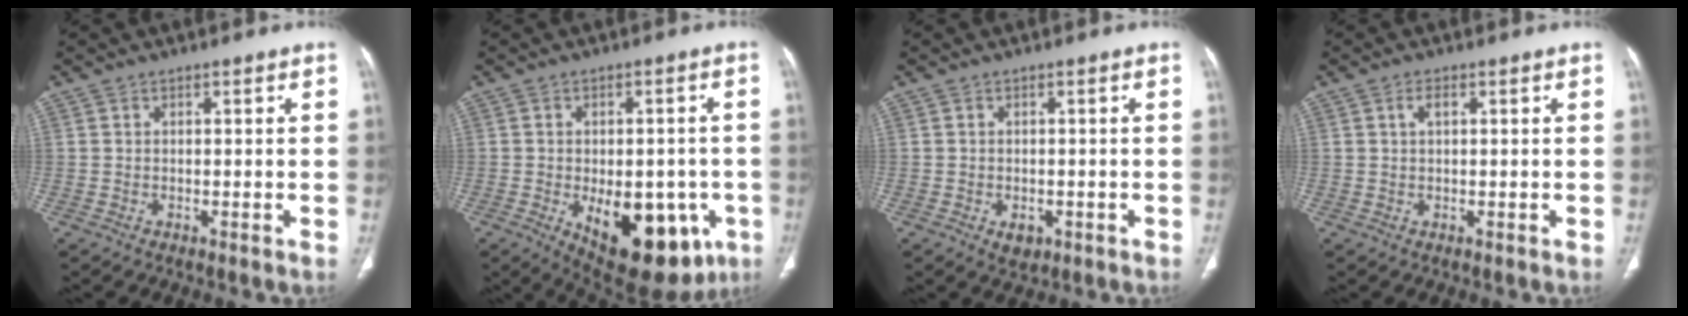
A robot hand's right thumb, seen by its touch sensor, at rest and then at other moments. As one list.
[{"total": 19.3, "force": [-6.6, 10.4, 14.9], "torque": [-0.162, 0.003, -0.064]}, {"total": 2.7, "force": [-1.0, 1.9, 1.6], "torque": [-0.015, 0.000, -0.005]}, {"total": 2.0, "force": [0.7, 0.9, 1.7], "torque": [-0.034, 0.005, 0.016]}]